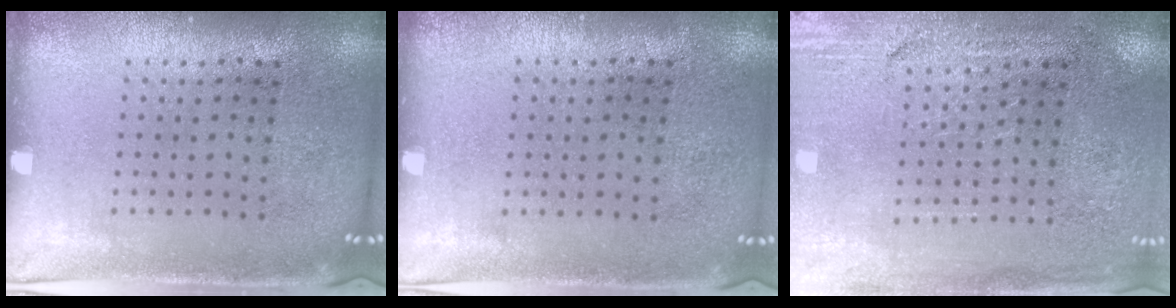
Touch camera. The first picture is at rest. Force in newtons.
{"total": 0.0}
{"total": 3.2, "press": 3.1, "slide": 0.7}